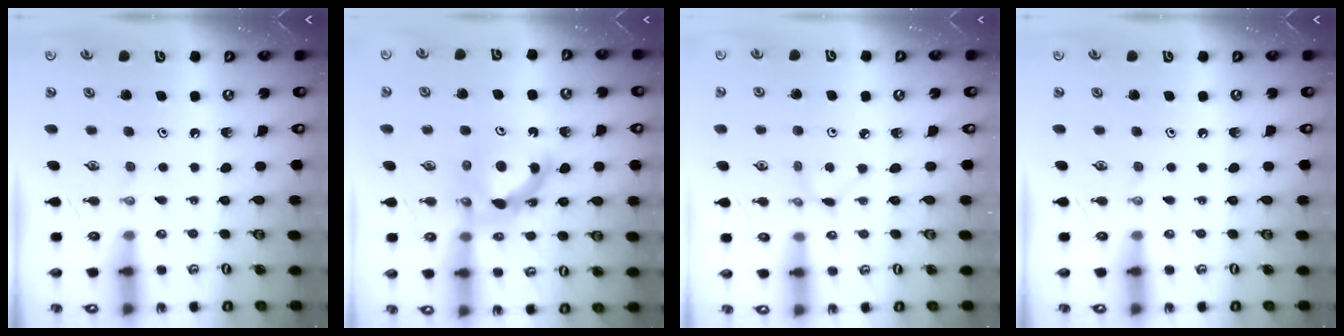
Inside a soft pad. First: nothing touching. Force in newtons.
{"total": 9.1, "press": 9.1, "slide": 1.0}
{"total": 1.9, "press": 1.9, "slide": 0.2}
{"total": 0.0}